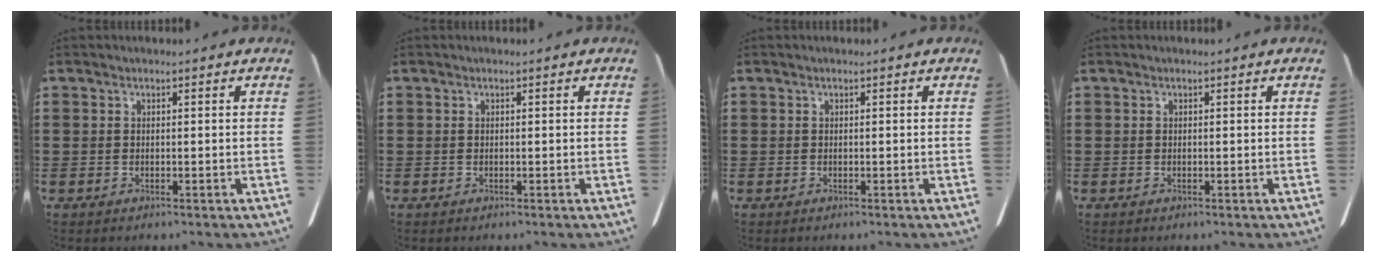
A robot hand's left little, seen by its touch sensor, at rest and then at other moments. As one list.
[{"total": 0.0}, {"total": 0.0}, {"total": 0.0}]